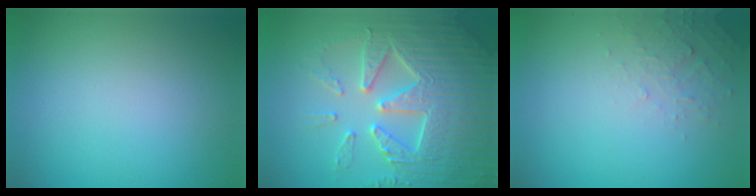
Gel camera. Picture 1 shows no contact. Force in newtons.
{"total": 7.7, "press": 7.5, "slide": 1.6}
{"total": 1.7, "press": 1.7, "slide": 0.2}